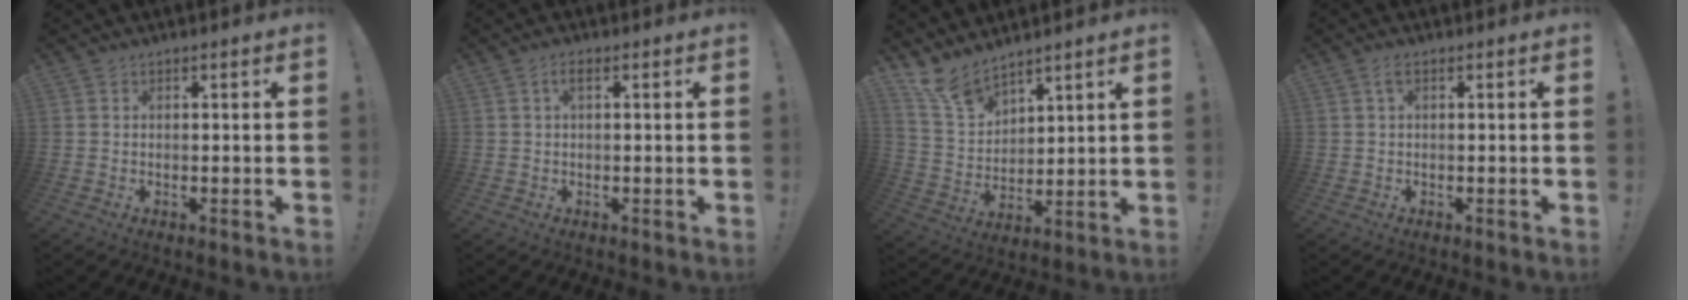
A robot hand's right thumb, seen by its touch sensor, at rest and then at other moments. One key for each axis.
{"total": 2.0, "fx": 0.4, "fy": 0.7, "fz": 1.9, "tx": -0.034, "ty": 0.004, "tz": 0.004}
{"total": 10.8, "fx": 9.4, "fy": 4.2, "fz": 3.3, "tx": -0.072, "ty": -0.070, "tz": 0.183}
{"total": 1.6, "fx": 0.4, "fy": 0.4, "fz": 1.5, "tx": -0.026, "ty": 0.001, "tz": 0.004}